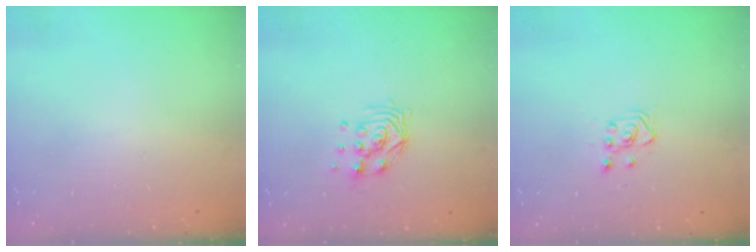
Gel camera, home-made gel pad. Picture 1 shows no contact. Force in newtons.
{"total": 6.6, "press": 6.5, "slide": 0.5}
{"total": 3.0, "press": 2.8, "slide": 1.0}